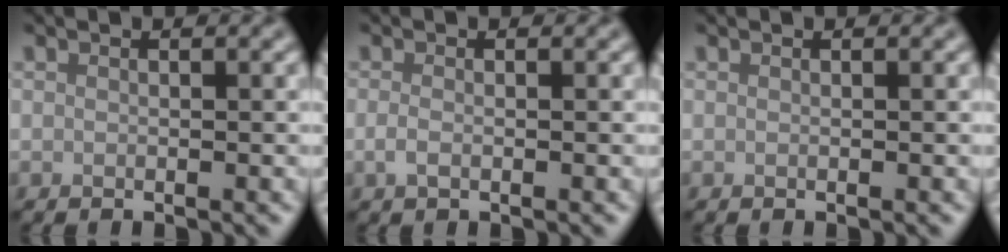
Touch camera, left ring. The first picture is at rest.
{"total": 1.0, "force": [-0.2, 0.5, 0.9], "torque": [-0.022, -0.002, -0.006]}
{"total": 0.0}